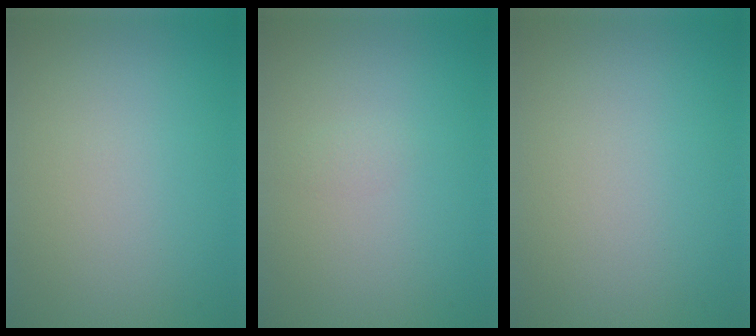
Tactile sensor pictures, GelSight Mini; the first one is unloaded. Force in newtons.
{"total": 0.5, "press": 0.5, "slide": 0.0}
{"total": 0.0}